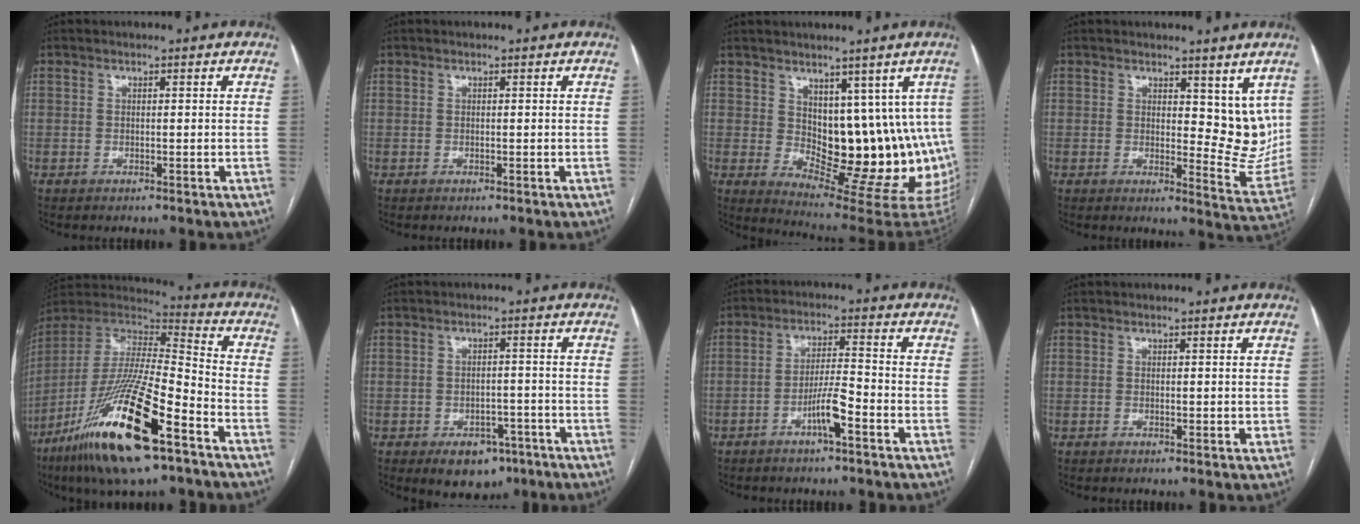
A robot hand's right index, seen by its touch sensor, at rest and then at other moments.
{"total": 0.0}
{"total": 14.0, "force": [3.2, 8.1, 11.0], "torque": [-0.122, -0.011, 0.068]}
{"total": 8.0, "force": [4.3, 4.0, 5.5], "torque": [-0.053, -0.014, 0.067]}
{"total": 25.1, "force": [-13.7, 4.4, 20.6], "torque": [-0.413, -0.051, -0.251]}
{"total": 6.5, "force": [-3.7, 4.3, 3.2], "torque": [-0.034, 0.007, -0.043]}
{"total": 7.7, "force": [-3.2, 0.6, 7.0], "torque": [-0.133, -0.001, -0.058]}
{"total": 1.1, "force": [0.3, 0.7, 0.7], "torque": [-0.008, -0.002, 0.005]}